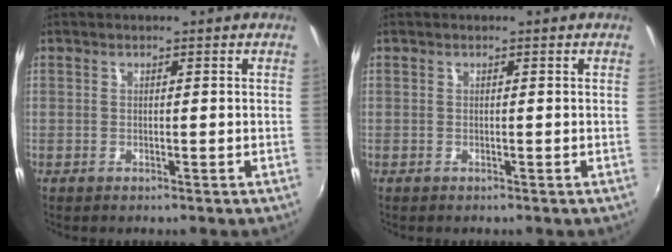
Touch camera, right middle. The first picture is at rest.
{"total": 0.0}